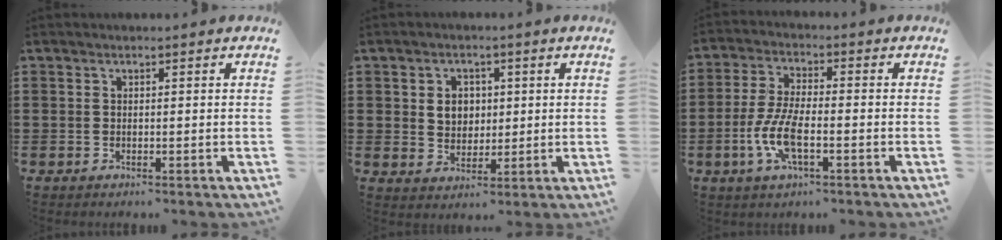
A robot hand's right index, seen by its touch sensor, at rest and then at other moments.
{"total": 4.0, "force": [0.7, 3.4, 2.0], "torque": [-0.043, 0.009, 0.008]}
{"total": 7.0, "force": [-2.5, 2.2, 6.1], "torque": [-0.148, -0.015, -0.054]}